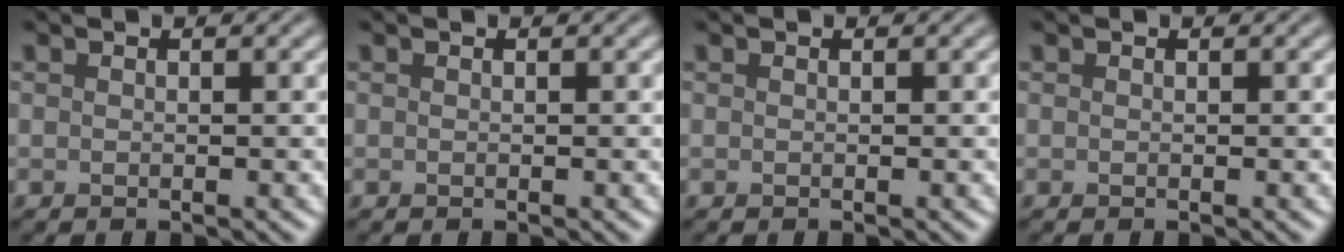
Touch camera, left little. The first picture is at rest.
{"total": 0.0}
{"total": 0.0}
{"total": 0.0}